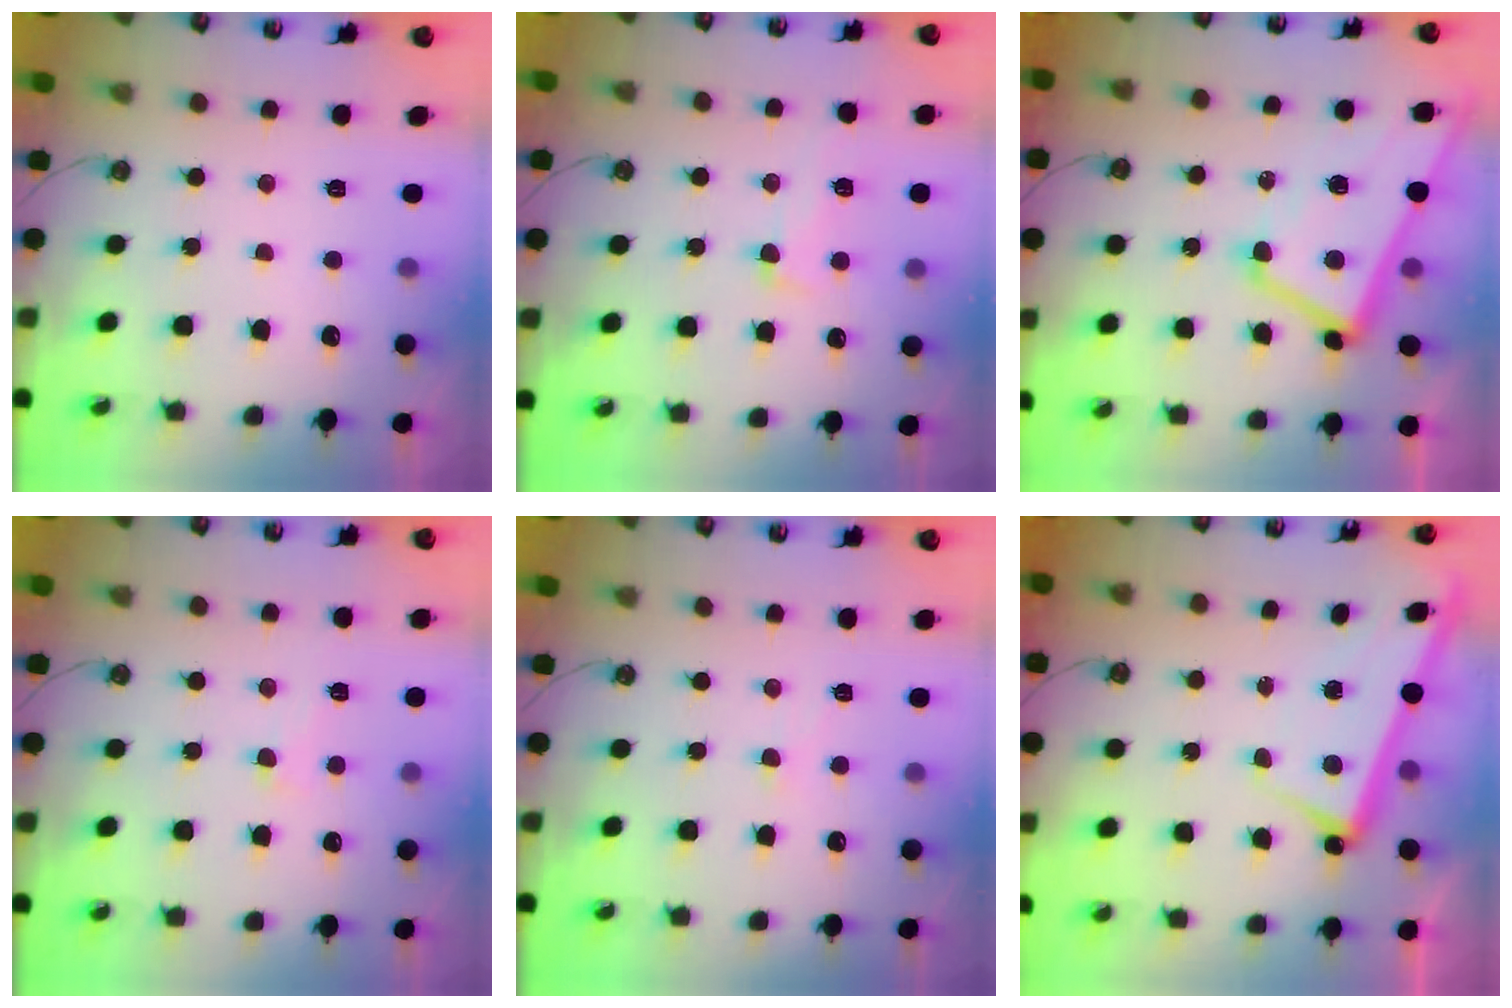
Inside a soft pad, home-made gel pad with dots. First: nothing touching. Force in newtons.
{"total": 4.6, "press": 4.2, "slide": 1.8}
{"total": 4.6, "press": 4.4, "slide": 1.2}
{"total": 0.8, "press": 0.5, "slide": 0.7}
{"total": 1.5, "press": 1.5, "slide": 0.3}
{"total": 2.4, "press": 2.2, "slide": 0.9}